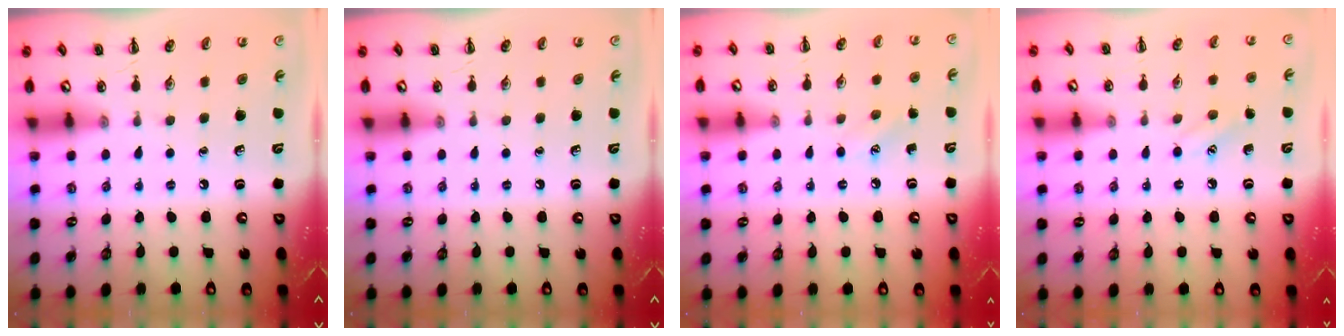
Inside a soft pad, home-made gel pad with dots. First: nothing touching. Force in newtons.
{"total": 0.0}
{"total": 6.0, "press": 5.8, "slide": 1.6}
{"total": 7.9, "press": 7.6, "slide": 1.9}